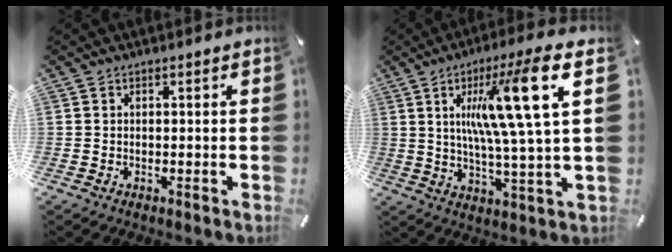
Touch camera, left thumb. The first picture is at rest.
{"total": 18.2, "force": [6.0, 1.9, 17.1], "torque": [-0.307, -0.016, 0.071]}